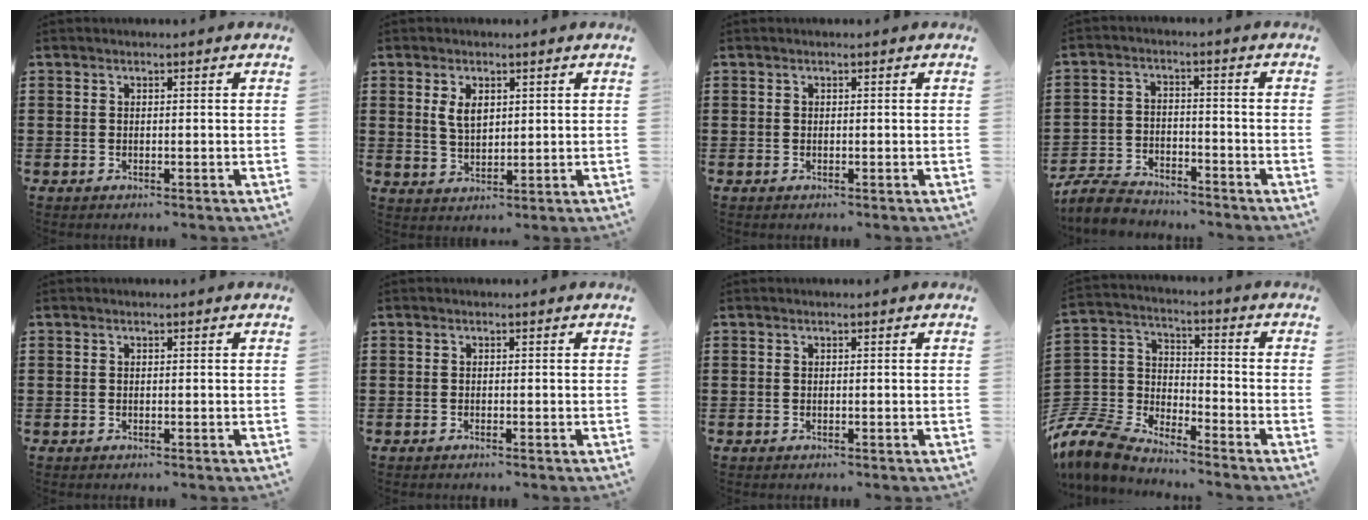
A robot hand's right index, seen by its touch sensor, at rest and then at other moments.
{"total": 3.7, "force": [1.3, 2.1, 2.8], "torque": [-0.052, 0.005, 0.021]}
{"total": 0.0}
{"total": 5.3, "force": [-5.1, 1.3, 1.0], "torque": [-0.037, 0.005, -0.105]}
{"total": 0.0}
{"total": 0.0}
{"total": 0.0}
{"total": 8.3, "force": [-7.8, 2.1, 1.5], "torque": [-0.080, -0.002, -0.170]}